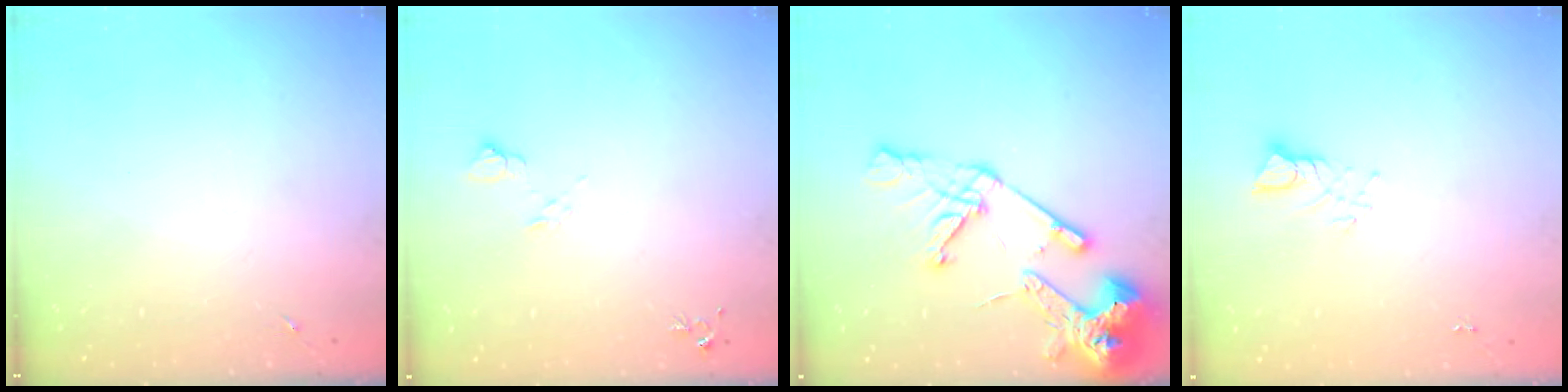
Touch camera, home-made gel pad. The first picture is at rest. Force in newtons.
{"total": 6.5, "press": 6.5, "slide": 0.8}
{"total": 18.5, "press": 18.4, "slide": 2.3}
{"total": 3.7, "press": 3.7, "slide": 0.2}